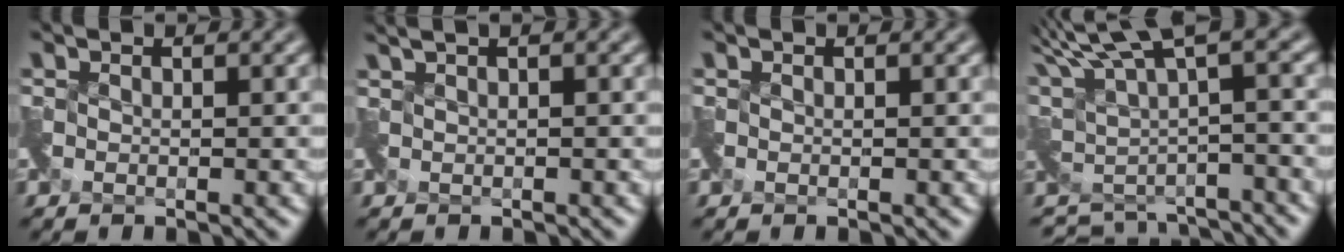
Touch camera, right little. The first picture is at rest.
{"total": 1.4, "force": [0.9, 0.5, 0.9], "torque": [-0.024, 0.000, 0.018]}
{"total": 0.0}
{"total": 6.1, "force": [2.7, 2.2, 4.9], "torque": [-0.094, -0.011, 0.076]}